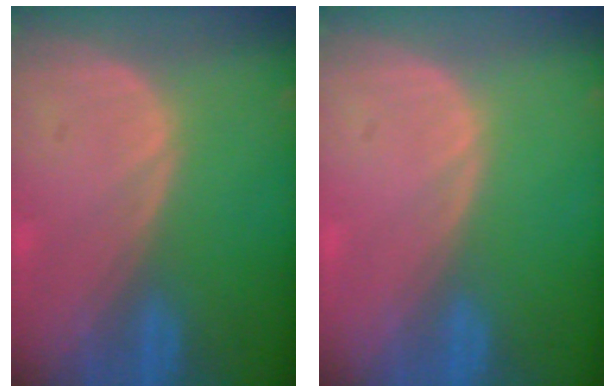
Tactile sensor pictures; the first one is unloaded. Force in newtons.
{"total": 0.0}